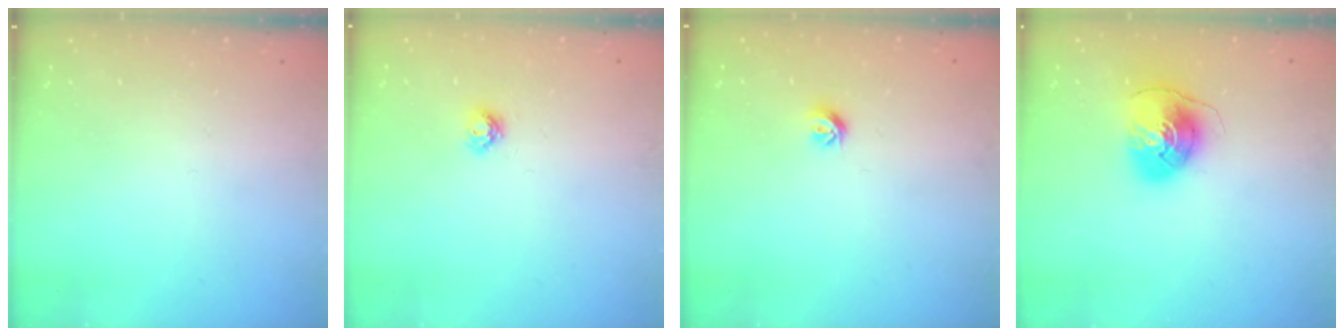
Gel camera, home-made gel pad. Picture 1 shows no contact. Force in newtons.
{"total": 4.0, "press": 4.0, "slide": 0.5}
{"total": 5.4, "press": 5.3, "slide": 0.9}
{"total": 8.2, "press": 8.1, "slide": 0.8}